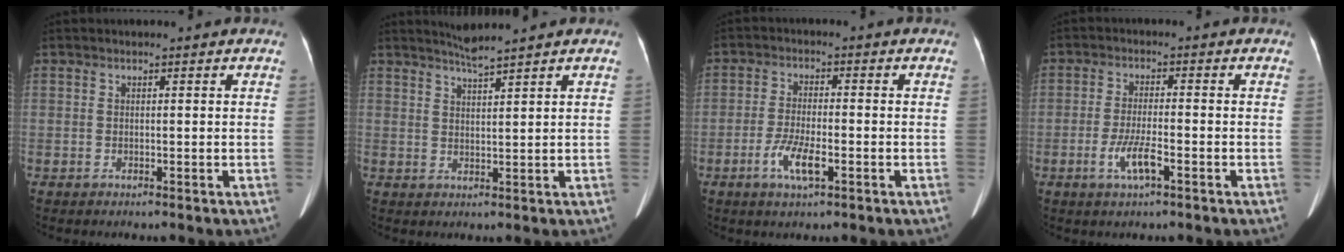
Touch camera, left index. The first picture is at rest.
{"total": 3.1, "force": [2.8, -1.0, 1.0], "torque": [-0.022, -0.002, 0.058]}
{"total": 5.3, "force": [-2.5, 1.1, 4.5], "torque": [-0.096, -0.006, -0.044]}
{"total": 4.6, "force": [-2.3, 0.6, 3.9], "torque": [-0.085, -0.007, -0.041]}